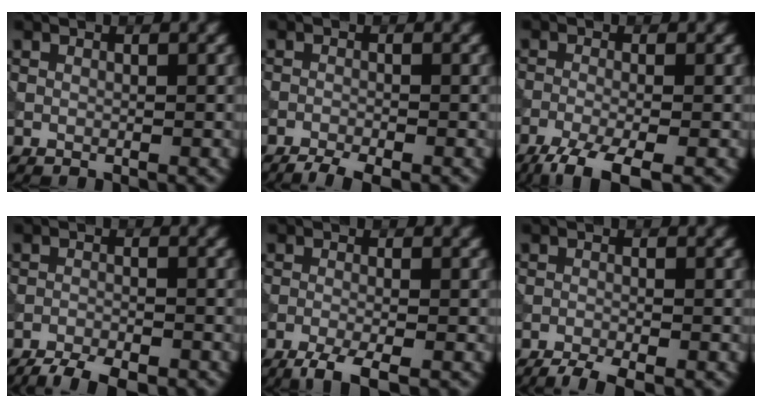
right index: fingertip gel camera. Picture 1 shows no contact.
{"total": 2.6, "force": [-2.2, 0.3, 1.4], "torque": [-0.030, -0.003, -0.043]}
{"total": 5.1, "force": [-3.5, 1.1, 3.6], "torque": [-0.061, -0.010, -0.075]}
{"total": 4.9, "force": [-4.3, 0.9, 2.1], "torque": [-0.040, -0.014, -0.073]}
{"total": 3.3, "force": [-2.2, 0.6, 2.4], "torque": [-0.044, -0.005, -0.051]}
{"total": 3.1, "force": [-2.5, 0.4, 1.8], "torque": [-0.036, -0.002, -0.050]}